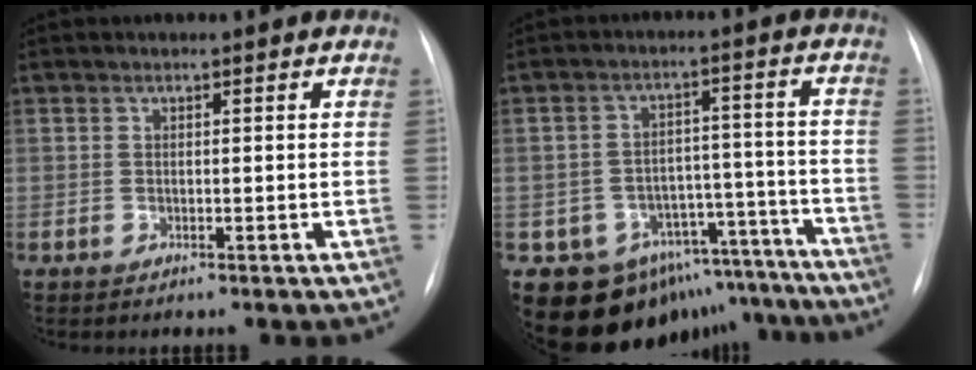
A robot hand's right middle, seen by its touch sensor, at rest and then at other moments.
{"total": 15.1, "force": [-12.4, 8.3, 1.7], "torque": [-0.008, 0.070, -0.155]}